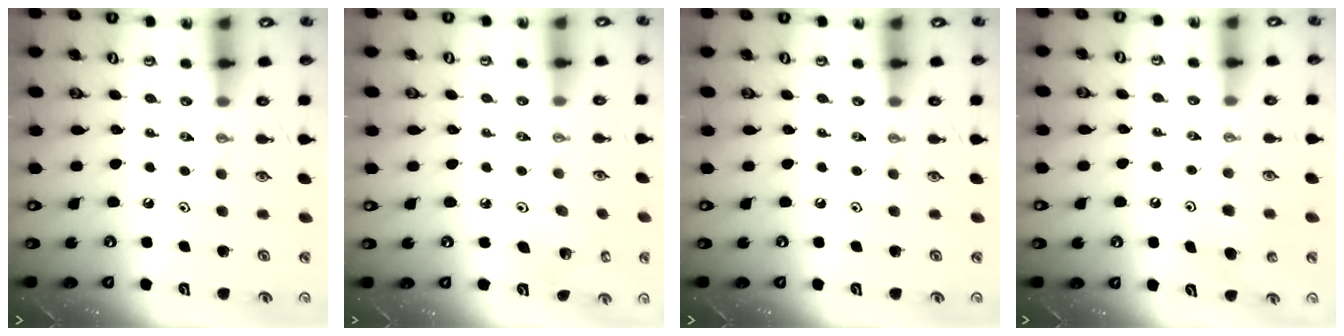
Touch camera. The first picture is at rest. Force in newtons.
{"total": 3.3, "press": 3.3, "slide": 0.2}
{"total": 0.0}
{"total": 4.6, "press": 4.5, "slide": 0.4}